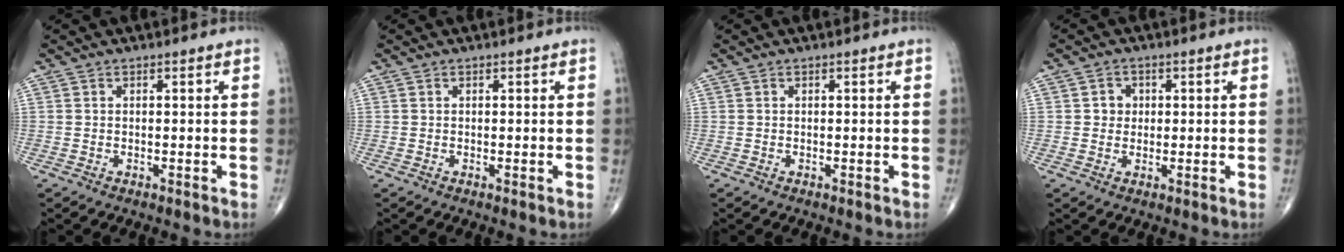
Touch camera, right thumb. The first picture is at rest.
{"total": 0.0}
{"total": 0.0}
{"total": 2.7, "force": [0.4, 2.5, 1.0], "torque": [0.004, 0.003, 0.003]}